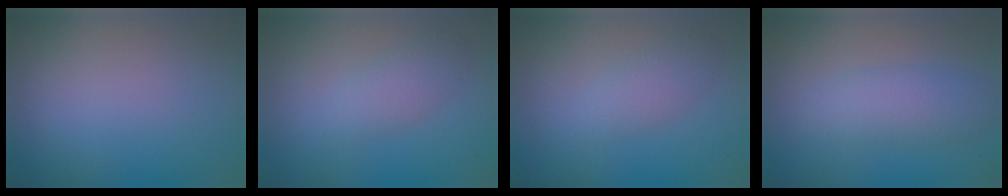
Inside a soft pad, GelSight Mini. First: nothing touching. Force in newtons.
{"total": 2.0, "press": 2.0, "slide": 0.1}
{"total": 2.0, "press": 2.0, "slide": 0.1}
{"total": 3.4, "press": 3.4, "slide": 0.0}